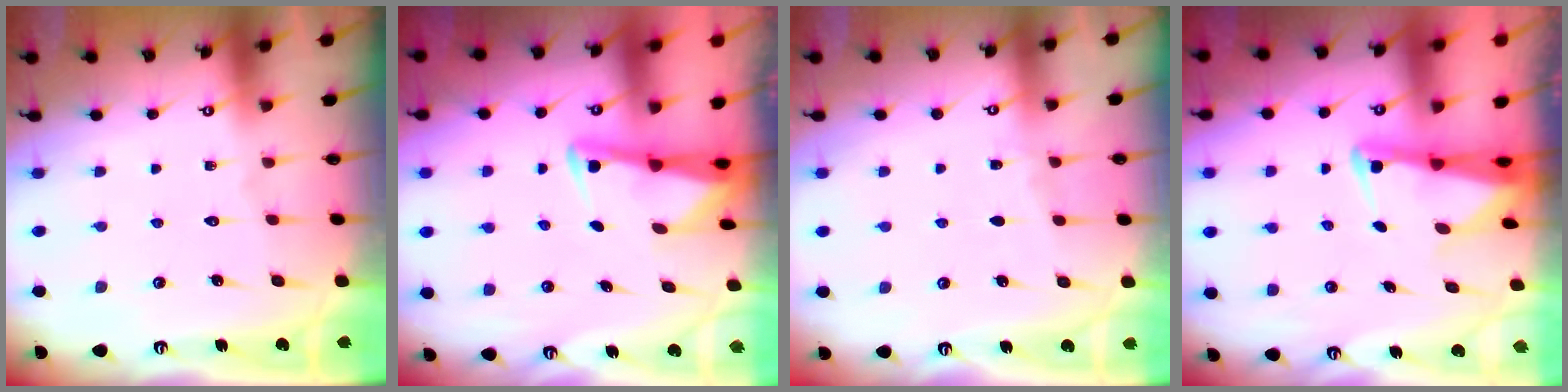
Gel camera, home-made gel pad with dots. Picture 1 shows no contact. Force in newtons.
{"total": 2.9, "press": 2.8, "slide": 0.4}
{"total": 2.4, "press": 2.4, "slide": 0.4}
{"total": 3.6, "press": 3.5, "slide": 0.9}